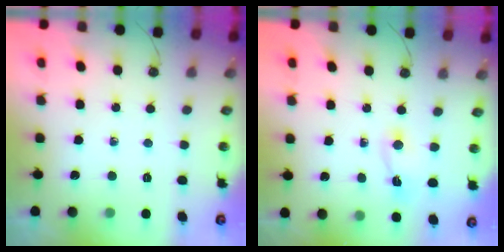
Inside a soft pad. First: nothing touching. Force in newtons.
{"total": 2.1, "press": 2.1, "slide": 0.3}